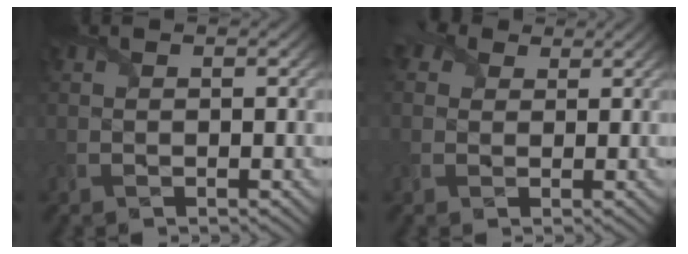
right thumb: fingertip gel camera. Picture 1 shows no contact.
{"total": 3.0, "force": [1.5, 2.3, 1.2], "torque": [-0.029, 0.005, 0.017]}